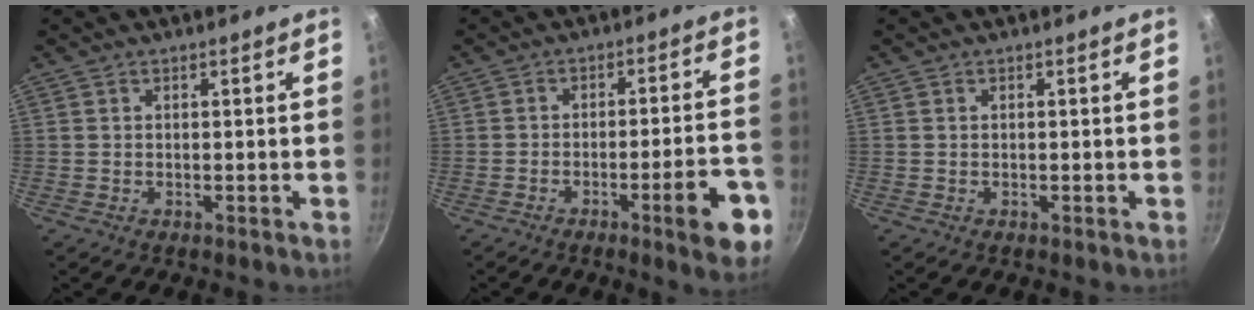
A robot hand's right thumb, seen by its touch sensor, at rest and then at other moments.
{"total": 11.0, "force": [-5.2, 2.1, 9.5], "torque": [-0.115, 0.031, -0.067]}
{"total": 0.0}